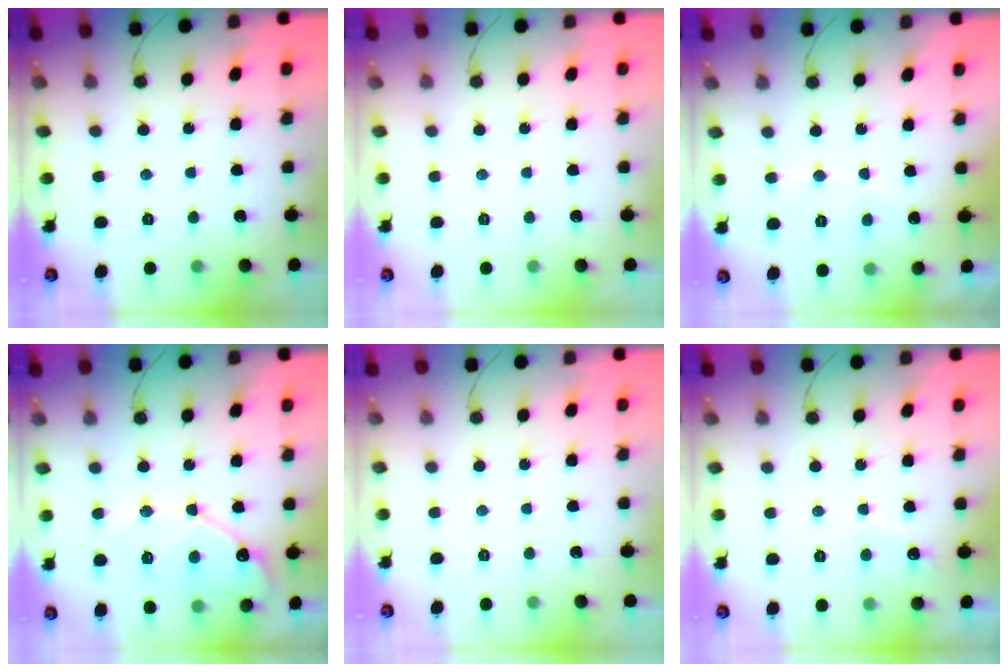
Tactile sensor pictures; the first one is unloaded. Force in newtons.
{"total": 0.0}
{"total": 3.8, "press": 3.8, "slide": 0.3}
{"total": 13.4, "press": 13.3, "slide": 1.2}
{"total": 0.0}
{"total": 2.9, "press": 2.9, "slide": 0.3}